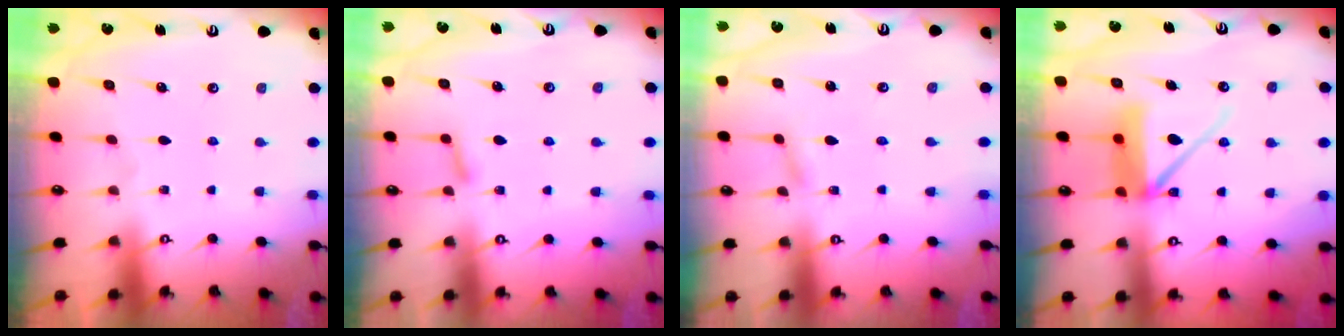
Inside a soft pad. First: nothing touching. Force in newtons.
{"total": 4.7, "press": 4.6, "slide": 0.8}
{"total": 1.6, "press": 1.6, "slide": 0.2}
{"total": 10.9, "press": 10.8, "slide": 1.3}